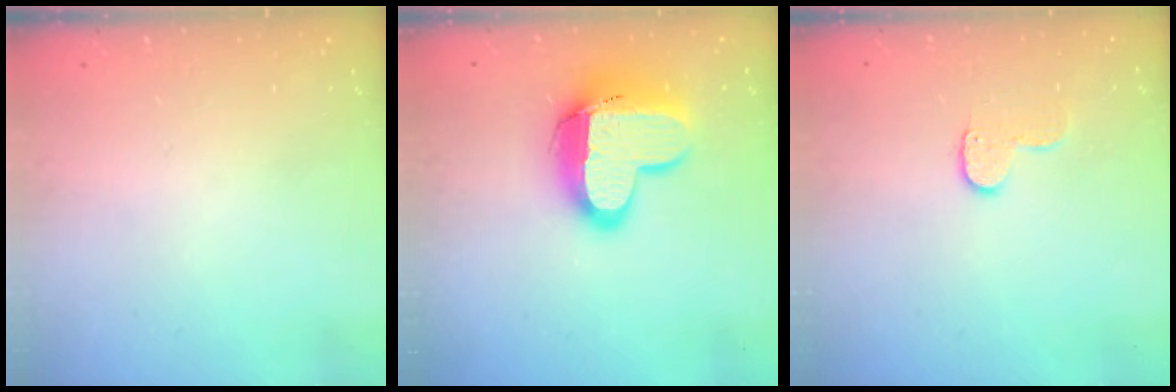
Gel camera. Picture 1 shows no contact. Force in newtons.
{"total": 15.3, "press": 15.2, "slide": 1.2}
{"total": 6.5, "press": 6.4, "slide": 0.4}